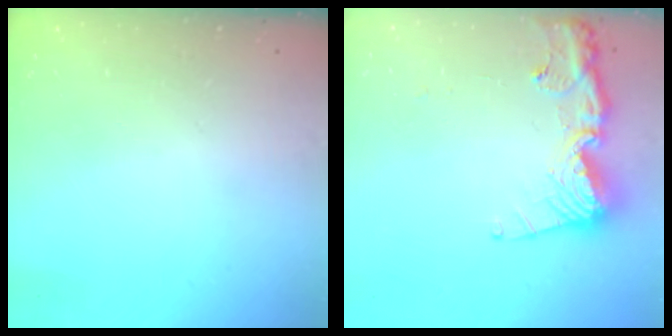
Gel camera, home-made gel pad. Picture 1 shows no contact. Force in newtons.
{"total": 14.4, "press": 14.3, "slide": 1.9}